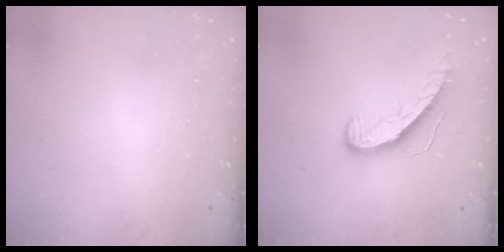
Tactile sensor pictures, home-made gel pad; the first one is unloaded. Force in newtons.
{"total": 9.1, "press": 9.1, "slide": 0.2}